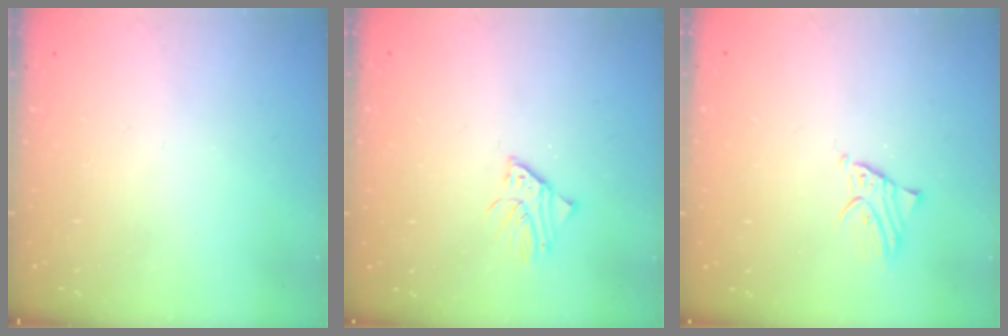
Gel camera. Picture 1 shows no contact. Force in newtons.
{"total": 1.8, "press": 1.8, "slide": 0.2}
{"total": 2.3, "press": 2.3, "slide": 0.1}